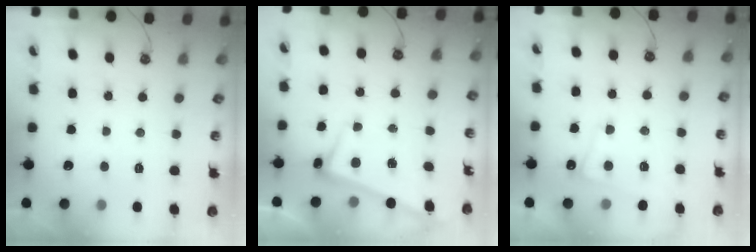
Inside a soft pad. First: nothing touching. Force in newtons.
{"total": 2.4, "press": 2.3, "slide": 0.9}
{"total": 1.6, "press": 1.5, "slide": 0.4}